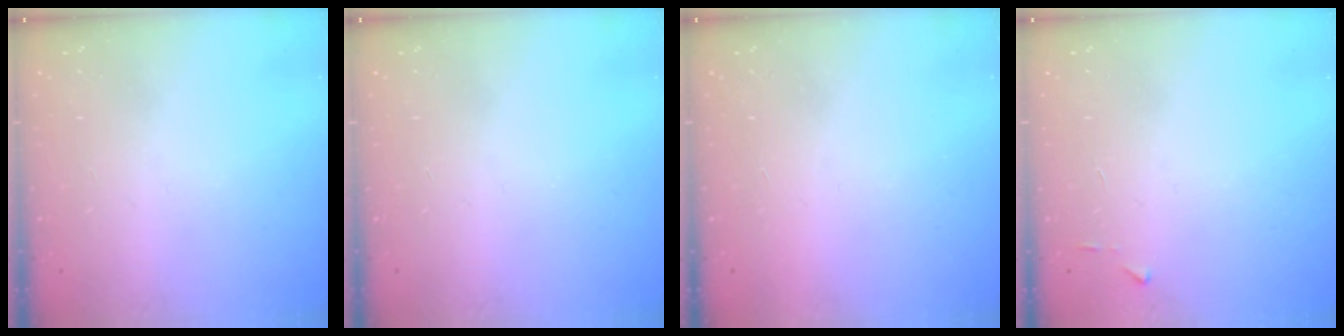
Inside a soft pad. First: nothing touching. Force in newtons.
{"total": 0.0}
{"total": 1.5, "press": 1.5, "slide": 0.1}
{"total": 3.7, "press": 3.7, "slide": 0.4}